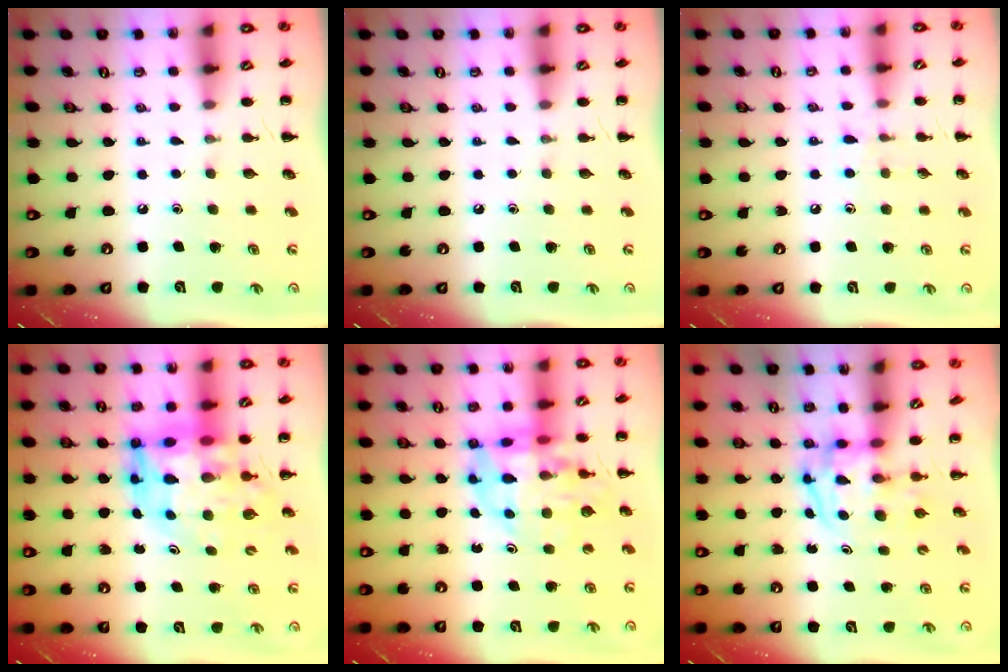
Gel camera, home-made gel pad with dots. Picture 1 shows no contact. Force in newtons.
{"total": 0.0}
{"total": 6.2, "press": 5.9, "slide": 2.1}
{"total": 11.9, "press": 11.3, "slide": 3.6}
{"total": 11.9, "press": 11.4, "slide": 3.5}
{"total": 3.8, "press": 3.8, "slide": 0.6}